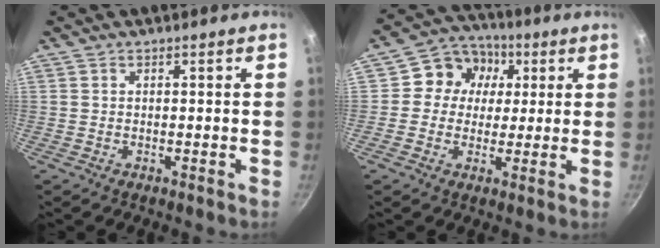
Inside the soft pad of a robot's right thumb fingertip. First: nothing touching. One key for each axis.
{"total": 10.0, "fx": 2.0, "fy": 9.0, "fz": 3.7, "tx": -0.025, "ty": 0.011, "tz": 0.010}